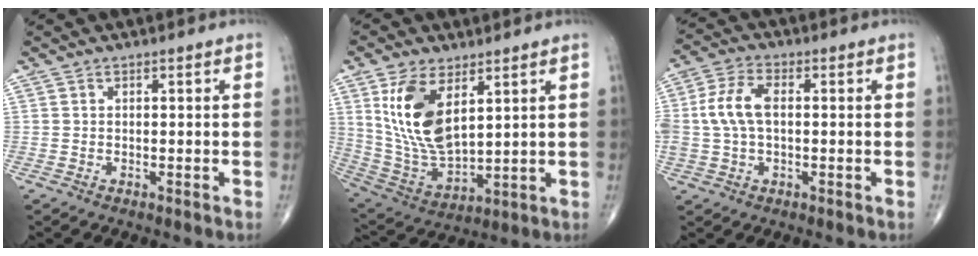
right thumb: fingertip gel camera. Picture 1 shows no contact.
{"total": 15.0, "force": [5.7, 7.3, 11.8], "torque": [-0.222, -0.027, 0.127]}
{"total": 8.3, "force": [0.5, 4.8, 6.8], "torque": [-0.152, 0.019, 0.006]}